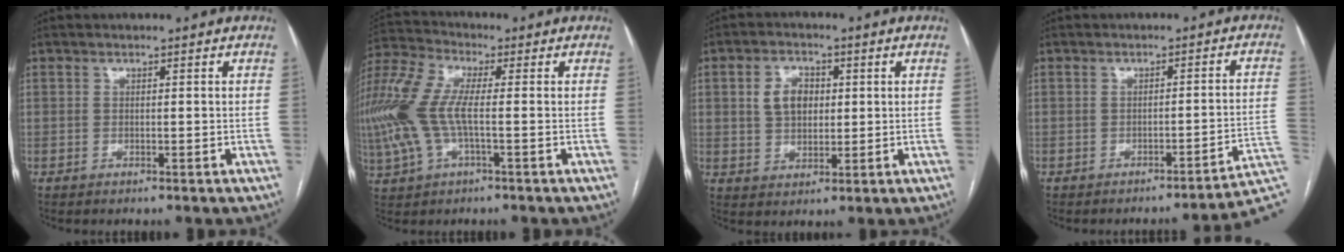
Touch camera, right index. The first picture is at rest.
{"total": 15.3, "force": [-1.0, 5.8, 14.1], "torque": [-0.352, 0.015, -0.023]}
{"total": 5.9, "force": [1.3, 4.1, 4.0], "torque": [-0.078, 0.012, 0.029]}
{"total": 6.7, "force": [-3.7, -0.2, 5.6], "torque": [-0.059, 0.017, -0.040]}